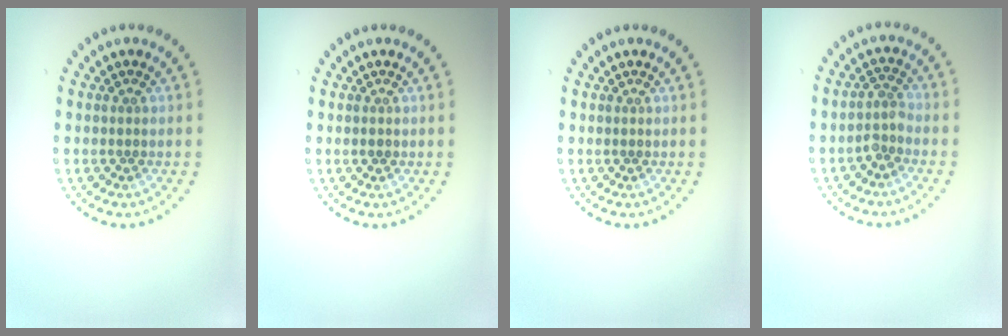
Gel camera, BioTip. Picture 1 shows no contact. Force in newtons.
{"total": 0.8, "press": 0.8, "slide": 0.2}
{"total": 0.0}
{"total": 1.8, "press": 1.4, "slide": 1.2}